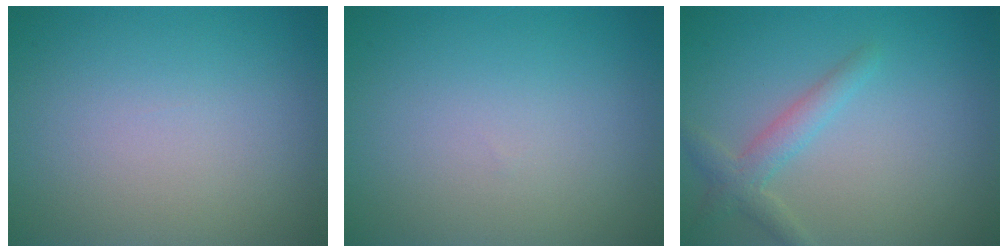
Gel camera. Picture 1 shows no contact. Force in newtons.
{"total": 0.0}
{"total": 2.3, "press": 2.3, "slide": 0.0}